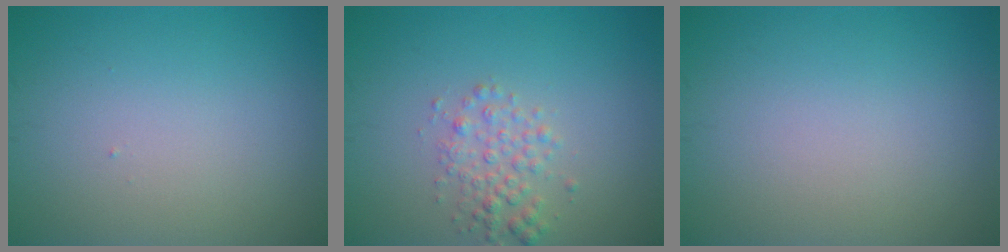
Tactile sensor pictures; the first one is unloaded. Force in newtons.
{"total": 2.4, "press": 2.4, "slide": 0.1}
{"total": 0.0}